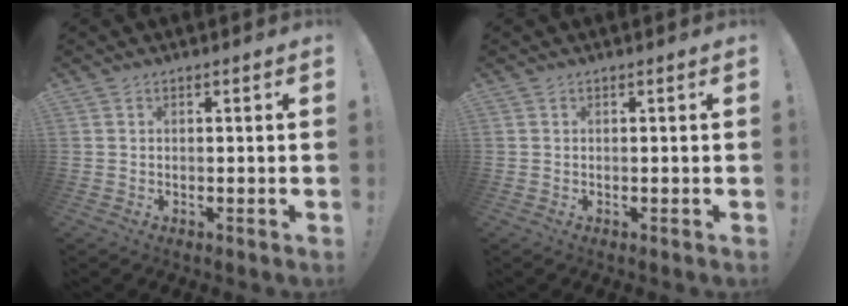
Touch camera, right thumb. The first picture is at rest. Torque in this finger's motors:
{"motor_torque": [0.00, 0.00, 0.00, 0.00, 0.00]}